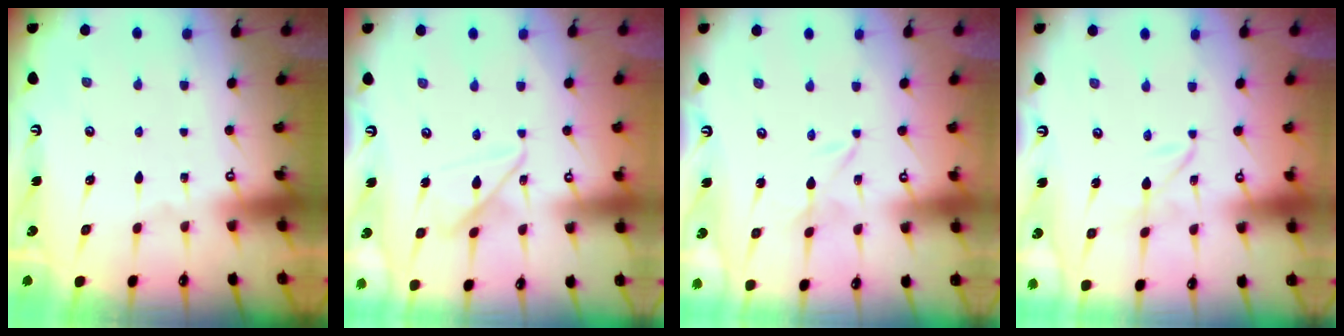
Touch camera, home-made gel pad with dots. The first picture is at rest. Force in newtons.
{"total": 11.4, "press": 11.3, "slide": 1.1}
{"total": 1.7, "press": 1.7, "slide": 0.2}
{"total": 1.9, "press": 1.9, "slide": 0.2}